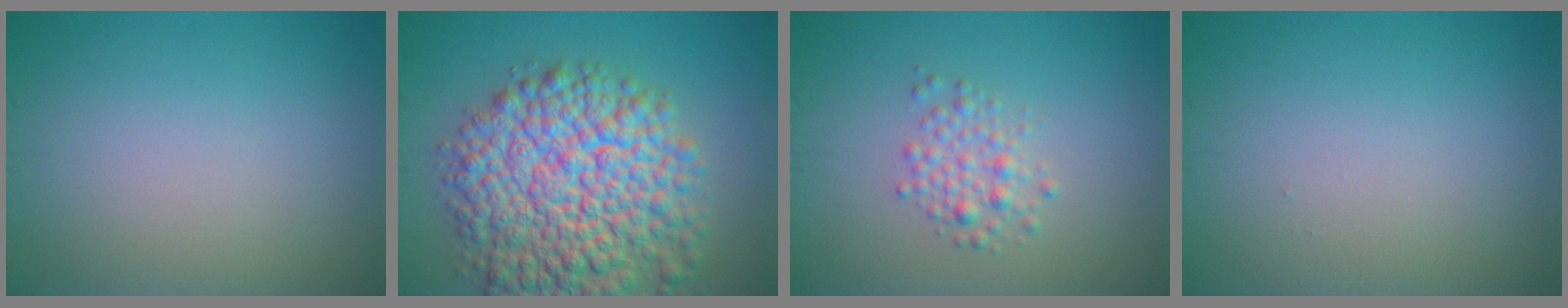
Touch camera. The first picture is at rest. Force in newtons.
{"total": 12.4, "press": 12.4, "slide": 0.5}
{"total": 2.2, "press": 2.2, "slide": 0.1}
{"total": 0.0}